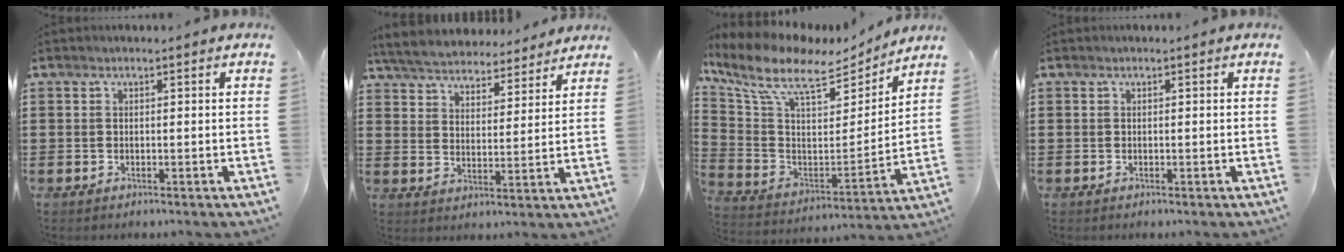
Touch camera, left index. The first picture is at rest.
{"total": 5.3, "force": [5.2, 0.6, 0.6], "torque": [-0.040, -0.033, 0.089]}
{"total": 10.7, "force": [8.2, 3.2, 6.0], "torque": [-0.153, -0.049, 0.141]}
{"total": 0.0}